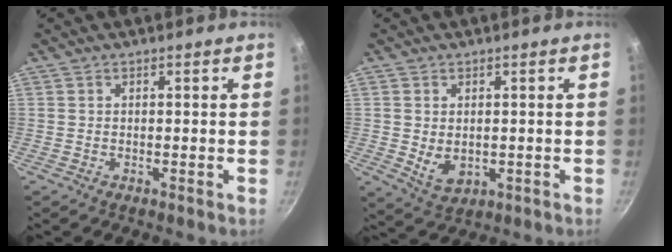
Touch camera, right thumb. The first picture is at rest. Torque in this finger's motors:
{"motor_torque": [-0.23, 0.48, 0.27, 0.74, 0.03]}